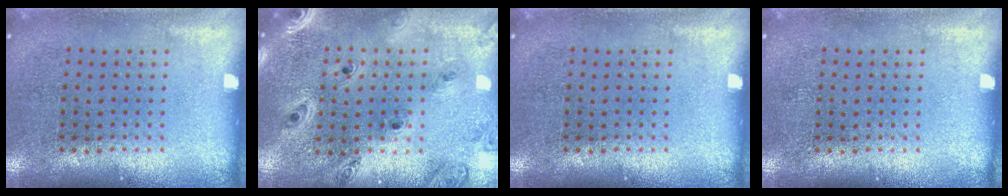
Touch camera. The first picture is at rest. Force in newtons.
{"total": 1.5, "press": 1.5, "slide": 0.3}
{"total": 0.0}
{"total": 0.0}